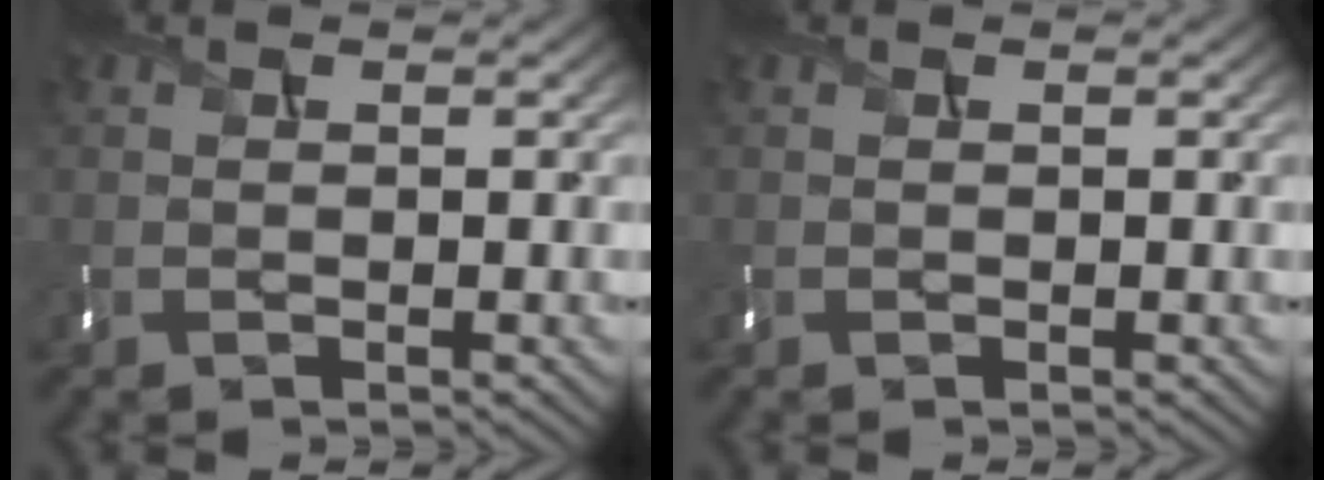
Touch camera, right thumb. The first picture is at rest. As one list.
[{"total": 0.0}]